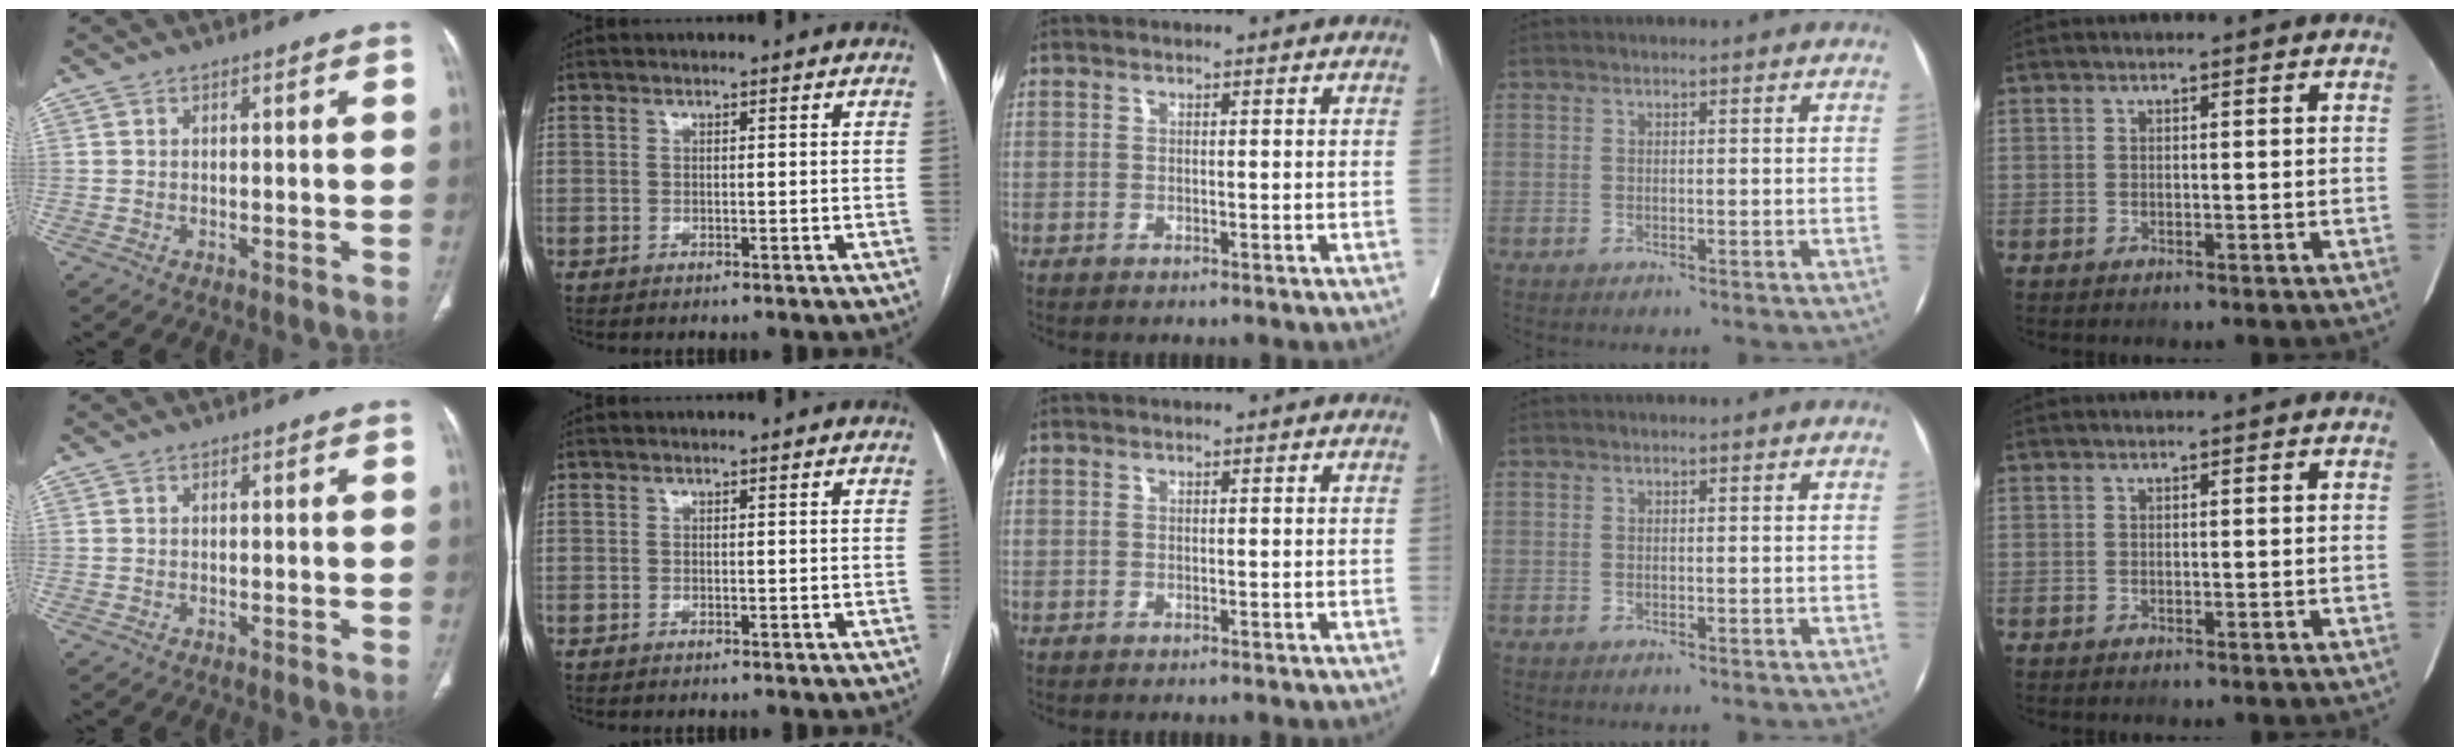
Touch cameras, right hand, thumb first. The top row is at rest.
{}